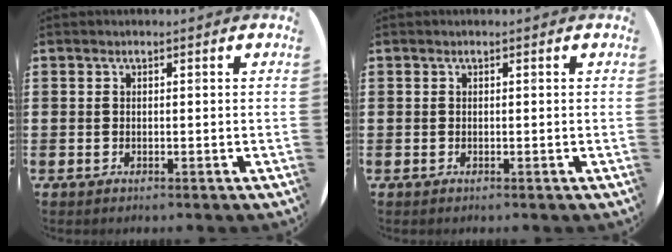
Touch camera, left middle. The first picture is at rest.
{"total": 0.0}